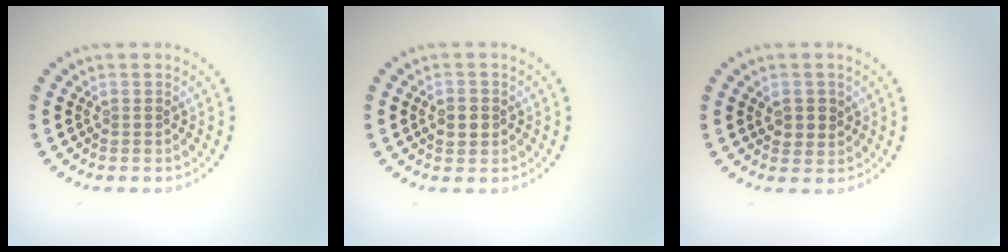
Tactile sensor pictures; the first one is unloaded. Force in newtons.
{"total": 2.3, "press": 2.3, "slide": 0.1}
{"total": 2.0, "press": 1.9, "slide": 0.6}